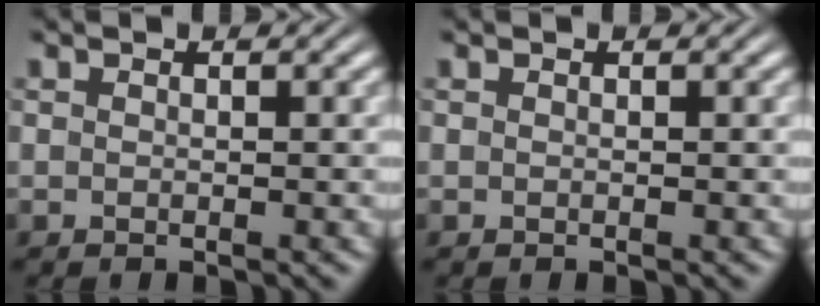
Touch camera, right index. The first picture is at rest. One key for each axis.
{"total": 0.0}